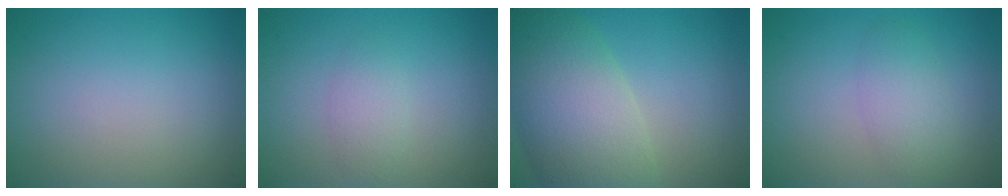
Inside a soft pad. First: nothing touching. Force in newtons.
{"total": 1.6, "press": 1.6, "slide": 0.2}
{"total": 9.3, "press": 9.2, "slide": 0.8}
{"total": 2.8, "press": 2.8, "slide": 0.1}